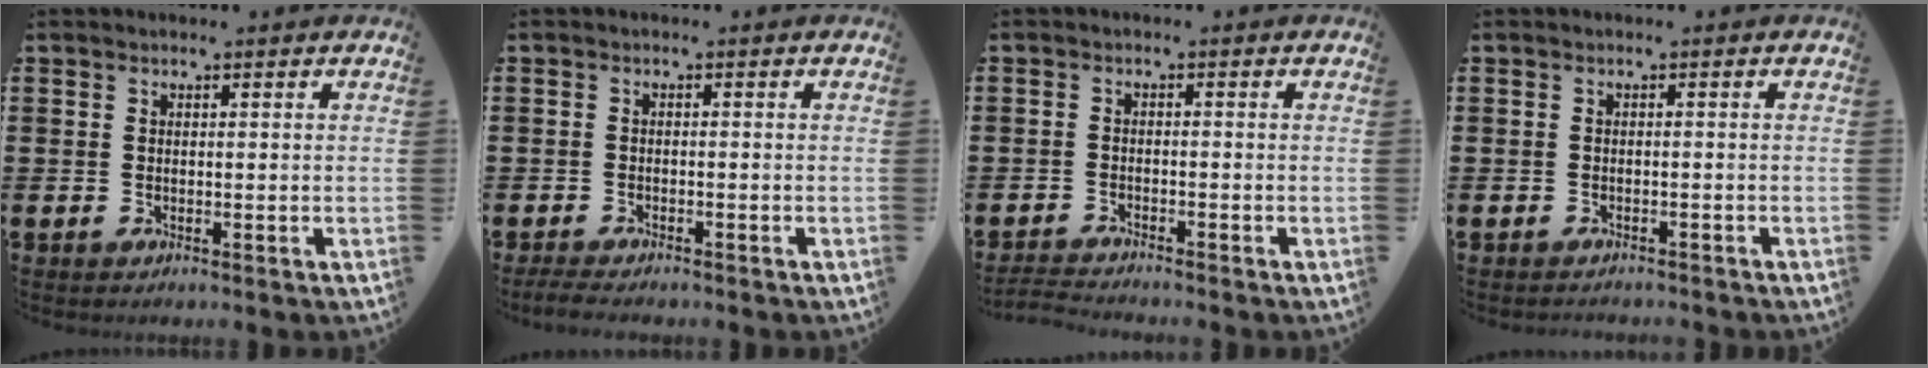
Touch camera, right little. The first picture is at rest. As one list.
[{"total": 1.4, "force": [-1.2, 0.2, 0.6], "torque": [-0.012, 0.003, -0.025]}, {"total": 1.6, "force": [-1.5, -0.1, 0.2], "torque": [-0.005, 0.004, -0.032]}, {"total": 0.9, "force": [-0.9, 0.1, 0.0], "torque": [-0.003, 0.001, -0.019]}]